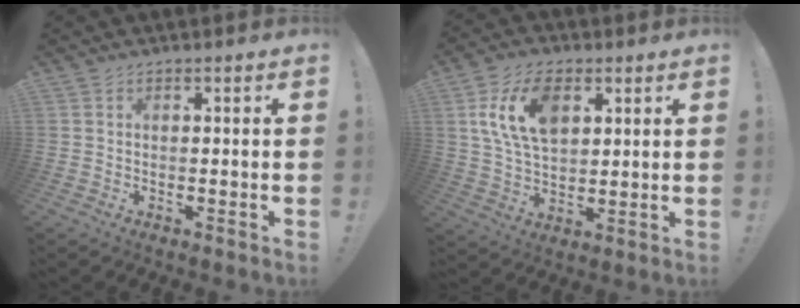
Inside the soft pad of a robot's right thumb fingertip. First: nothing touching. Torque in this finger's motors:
{"motor_torque": [1.63, 1.95, 1.10, 0.42, 0.09]}